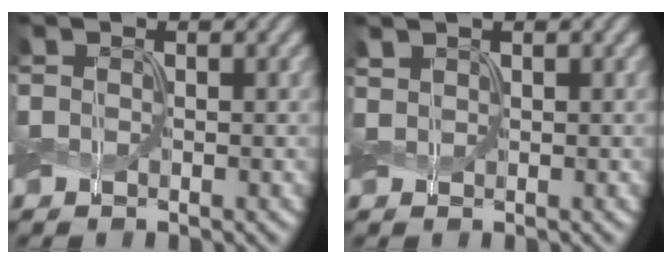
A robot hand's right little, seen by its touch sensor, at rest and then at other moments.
{"total": 0.7, "force": [0.6, 0.2, 0.2], "torque": [-0.006, 0.002, 0.014]}